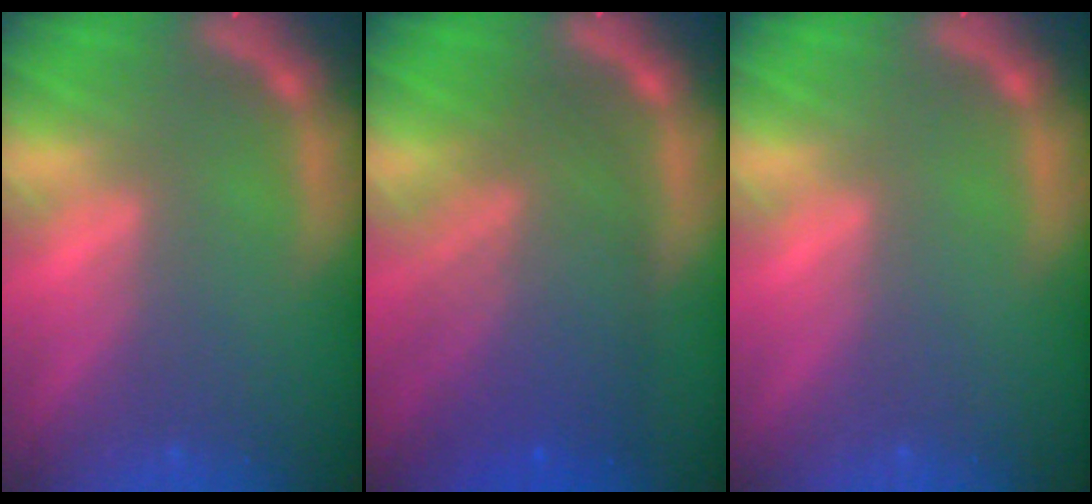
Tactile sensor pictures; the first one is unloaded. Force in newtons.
{"total": 9.0}
{"total": 0.0}